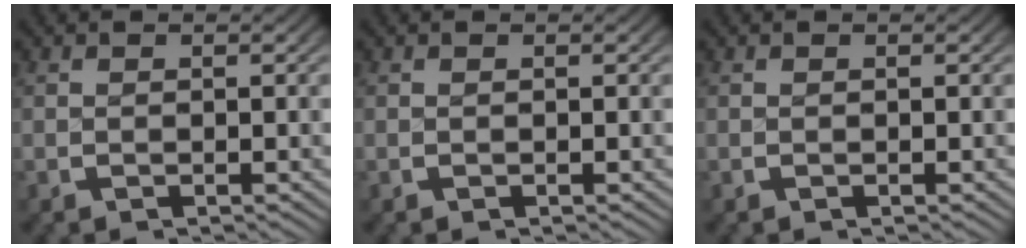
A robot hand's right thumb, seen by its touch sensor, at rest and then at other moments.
{"total": 0.0}
{"total": 0.0}